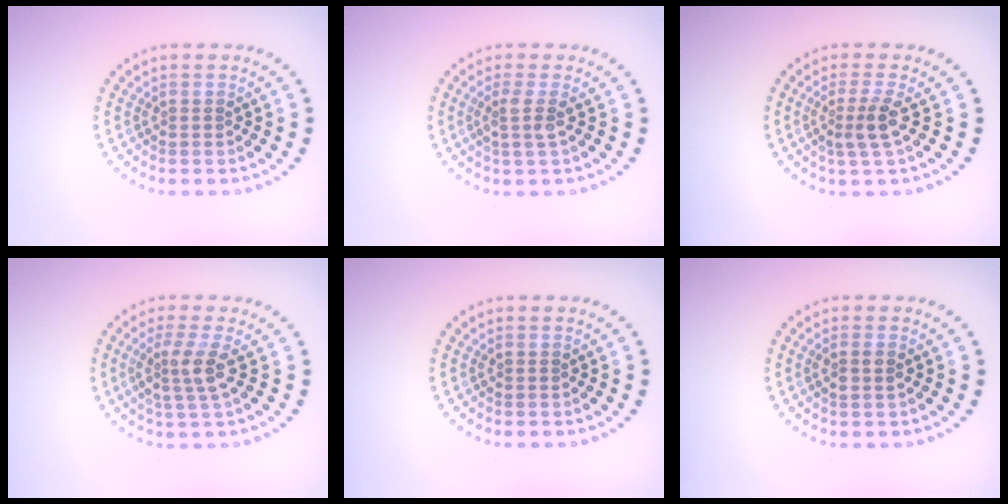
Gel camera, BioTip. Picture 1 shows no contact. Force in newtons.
{"total": 1.8, "press": 1.2, "slide": 1.3}
{"total": 2.4, "press": 1.8, "slide": 1.6}
{"total": 2.7, "press": 2.1, "slide": 1.8}
{"total": 0.0}
{"total": 1.1, "press": 1.1, "slide": 0.3}